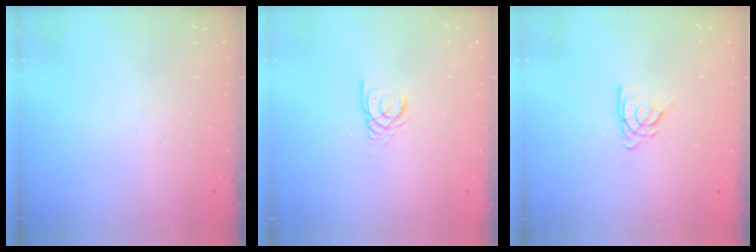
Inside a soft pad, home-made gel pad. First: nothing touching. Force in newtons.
{"total": 2.8, "press": 2.8, "slide": 0.1}
{"total": 5.3, "press": 5.3, "slide": 0.5}